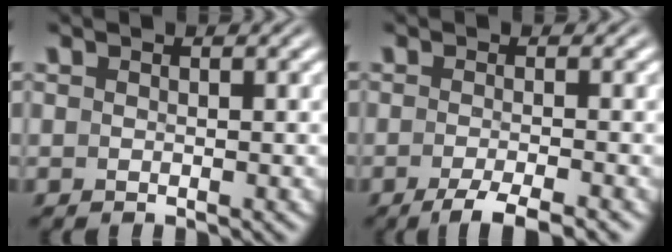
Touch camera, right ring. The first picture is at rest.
{"total": 4.1, "force": [-3.3, 0.6, 2.4], "torque": [-0.041, -0.010, -0.048]}